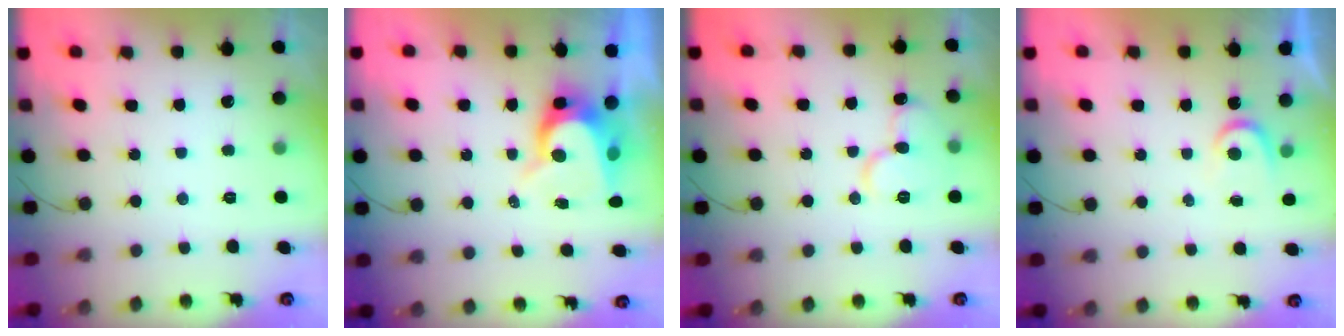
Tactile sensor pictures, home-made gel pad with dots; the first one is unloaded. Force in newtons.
{"total": 8.2, "press": 8.2, "slide": 0.5}
{"total": 10.7, "press": 10.6, "slide": 1.5}
{"total": 3.4, "press": 3.4, "slide": 0.4}